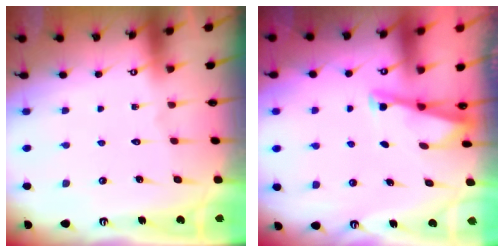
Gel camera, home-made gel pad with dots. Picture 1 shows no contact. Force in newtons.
{"total": 2.5, "press": 2.5, "slide": 0.2}